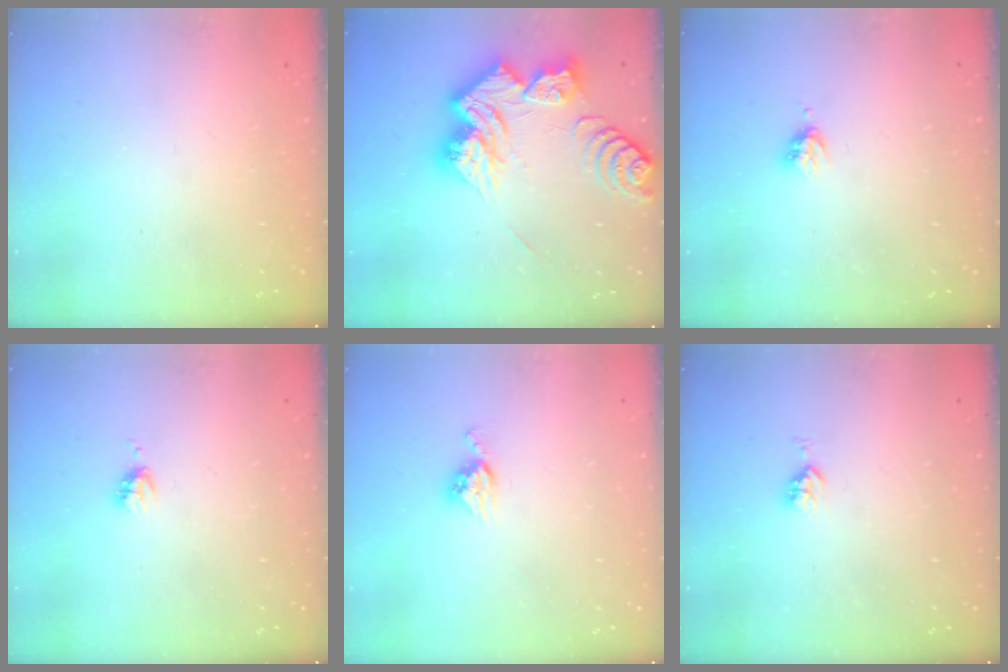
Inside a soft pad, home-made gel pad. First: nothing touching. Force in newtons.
{"total": 19.0, "press": 18.8, "slide": 2.0}
{"total": 3.0, "press": 3.0, "slide": 0.4}
{"total": 2.9, "press": 2.9, "slide": 0.3}
{"total": 6.3, "press": 6.3, "slide": 0.4}
{"total": 3.3, "press": 3.3, "slide": 0.6}